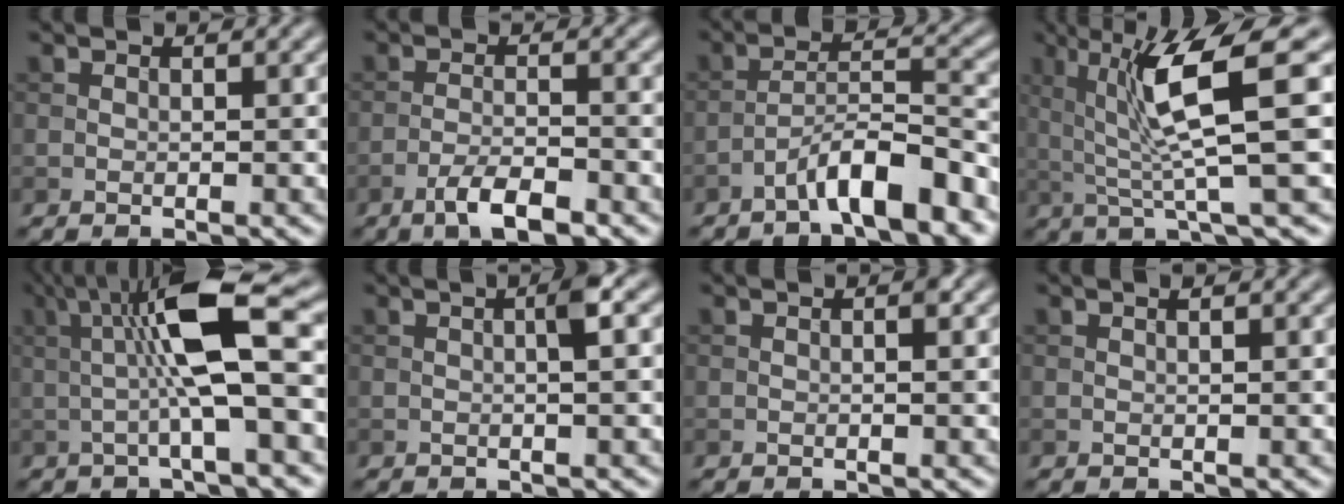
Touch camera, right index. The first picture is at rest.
{"total": 3.9, "force": [-2.5, 0.9, 2.8], "torque": [-0.054, 0.004, -0.049]}
{"total": 5.9, "force": [-4.0, 0.9, 4.2], "torque": [-0.067, 0.016, -0.069]}
{"total": 8.4, "force": [1.8, 1.4, 8.1], "torque": [-0.134, 0.002, 0.031]}
{"total": 9.1, "force": [1.1, 1.6, 8.9], "torque": [-0.143, 0.010, 0.013]}
{"total": 2.1, "force": [0.2, 0.2, 2.0], "torque": [-0.034, 0.006, 0.002]}
{"total": 0.9, "force": [0.1, 0.1, 0.9], "torque": [-0.015, 0.001, 0.001]}
{"total": 0.7, "force": [0.3, 0.1, 0.6], "torque": [-0.012, 0.004, 0.004]}